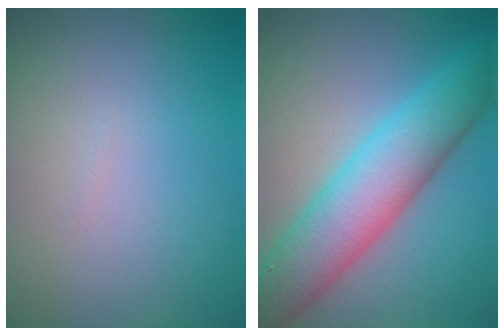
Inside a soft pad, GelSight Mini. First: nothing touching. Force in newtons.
{"total": 8.0, "press": 8.0, "slide": 0.0}